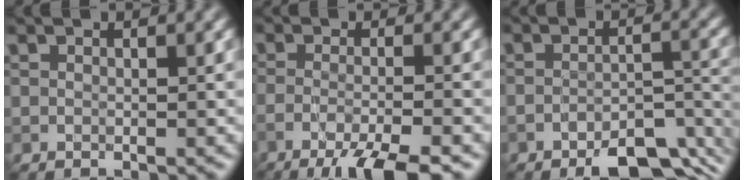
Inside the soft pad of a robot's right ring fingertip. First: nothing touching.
{"total": 6.0, "force": [-4.2, 1.0, 4.3], "torque": [-0.057, -0.008, -0.079]}
{"total": 7.3, "force": [-5.3, 2.6, 4.2], "torque": [-0.056, -0.011, -0.076]}